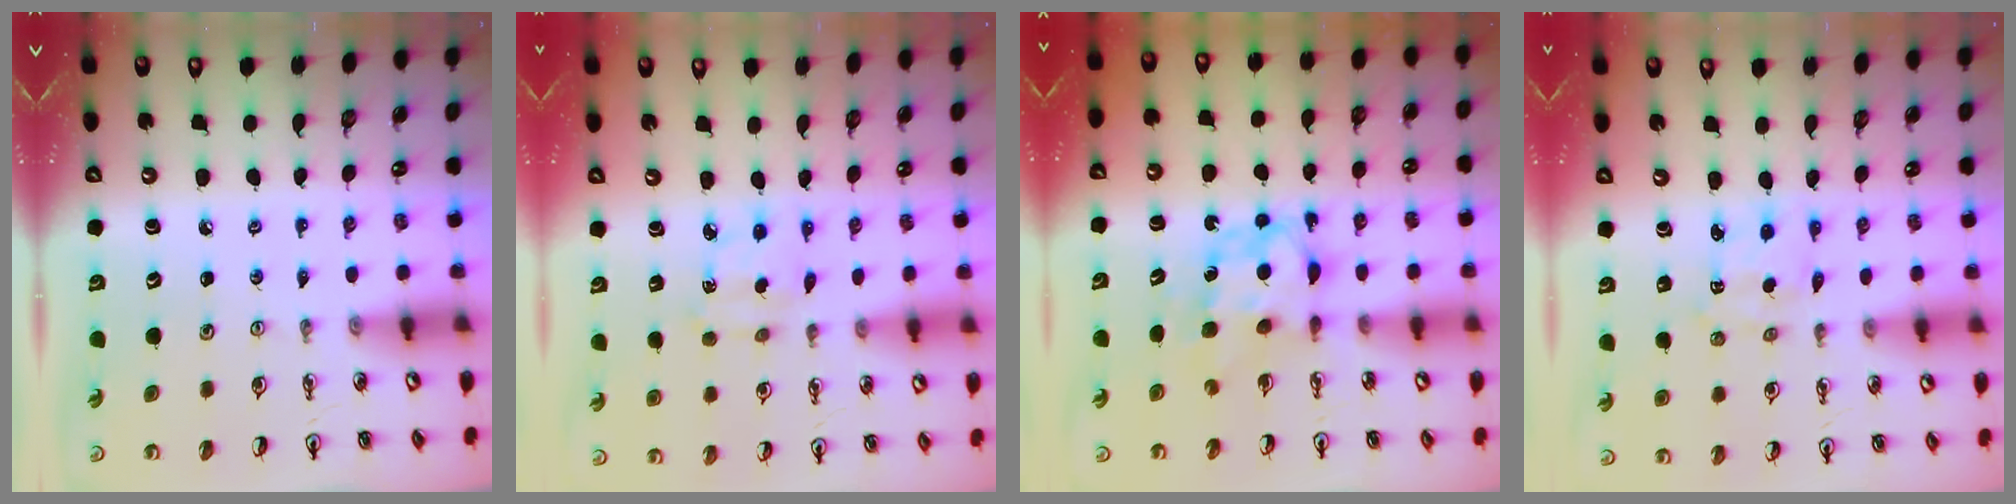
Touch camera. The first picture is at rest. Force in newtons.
{"total": 3.0, "press": 3.0, "slide": 0.2}
{"total": 6.2, "press": 6.2, "slide": 0.2}
{"total": 2.0, "press": 1.9, "slide": 0.5}